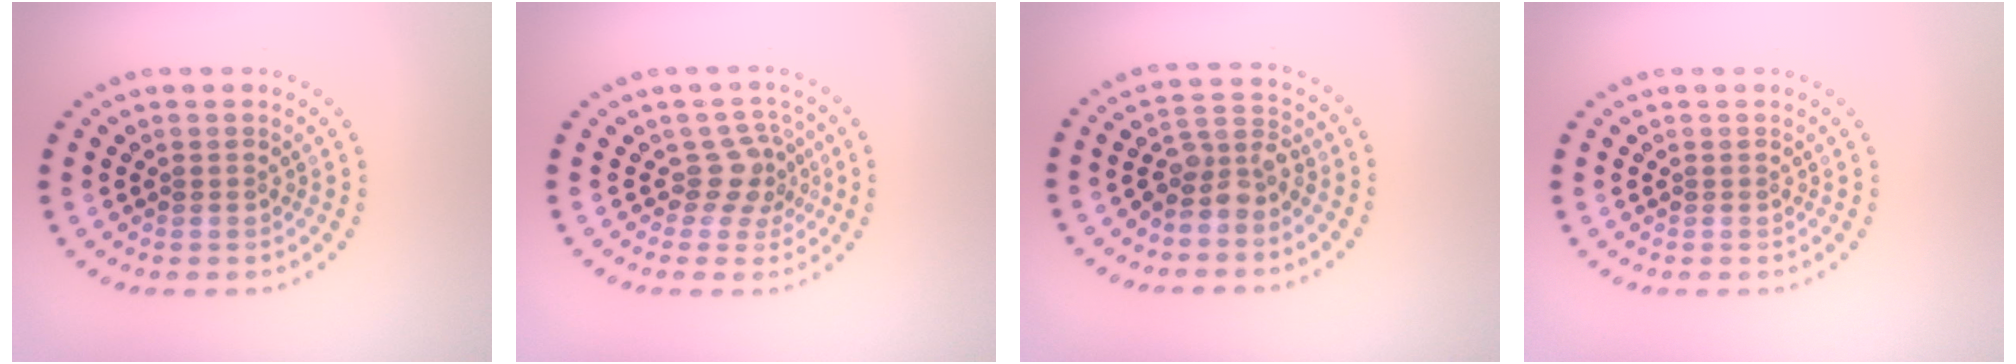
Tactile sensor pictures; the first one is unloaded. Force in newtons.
{"total": 2.6, "press": 2.1, "slide": 1.7}
{"total": 3.3, "press": 2.7, "slide": 1.9}
{"total": 0.0}